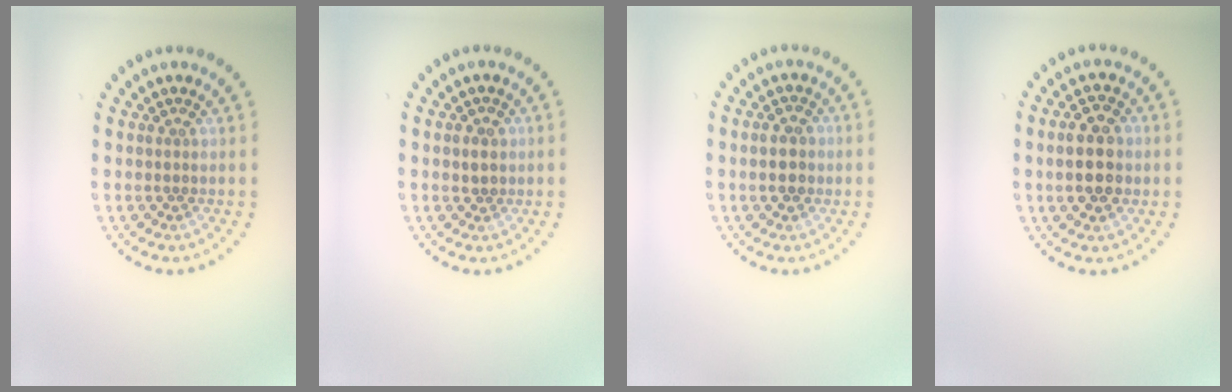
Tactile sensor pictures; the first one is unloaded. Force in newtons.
{"total": 0.9, "press": 0.9, "slide": 0.2}
{"total": 2.2, "press": 2.2, "slide": 0.1}
{"total": 4.5, "press": 4.5, "slide": 0.4}